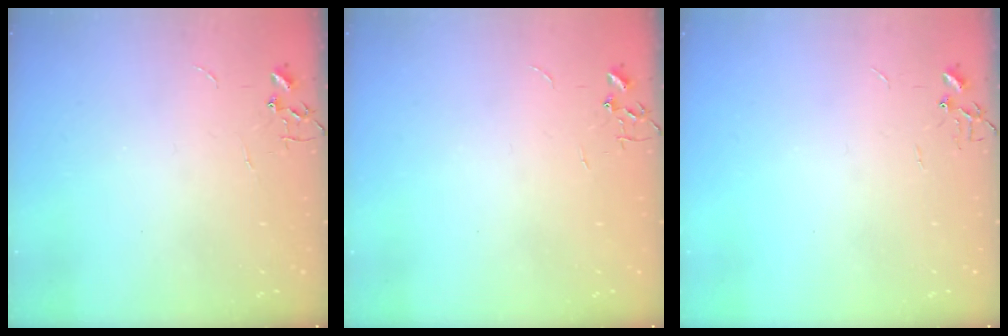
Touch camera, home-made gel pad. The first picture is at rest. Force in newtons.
{"total": 0.0}
{"total": 0.0}